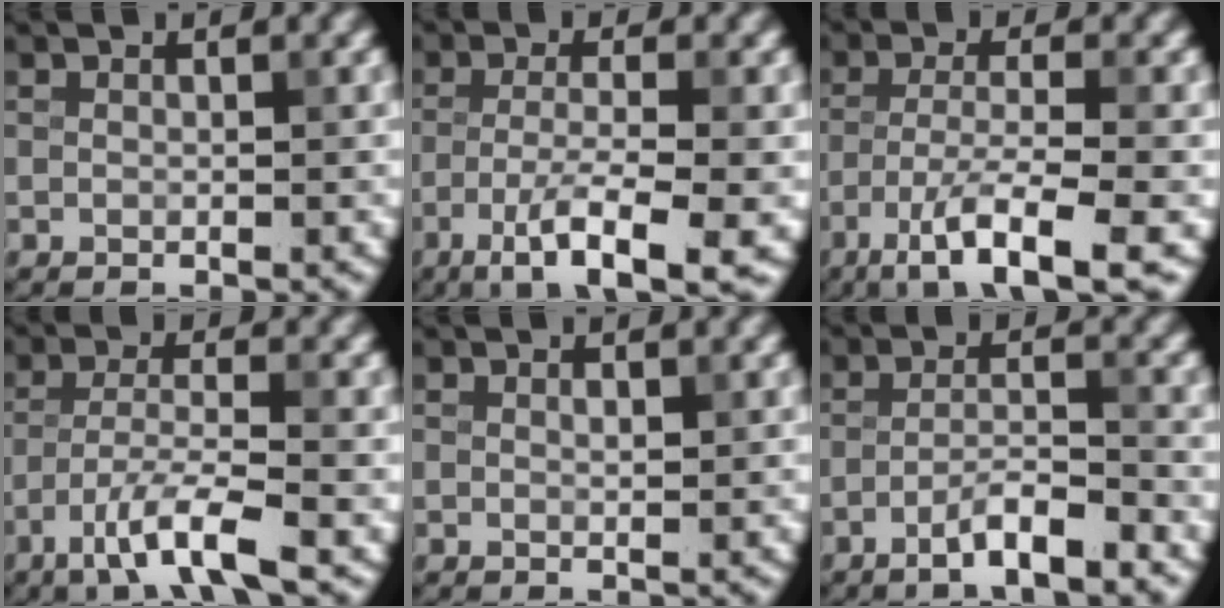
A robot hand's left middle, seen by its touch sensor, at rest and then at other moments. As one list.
[{"total": 6.4, "force": [-3.1, 1.2, 5.5], "torque": [-0.095, -0.002, -0.057]}, {"total": 6.8, "force": [-3.8, 1.3, 5.4], "torque": [-0.092, -0.002, -0.071]}, {"total": 5.0, "force": [-3.0, 0.7, 4.0], "torque": [-0.074, 0.002, -0.064]}, {"total": 0.6, "force": [0.3, 0.2, 0.5], "torque": [-0.009, -0.001, 0.005]}, {"total": 3.7, "force": [-2.3, 0.5, 2.8], "torque": [-0.048, 0.008, -0.047]}]